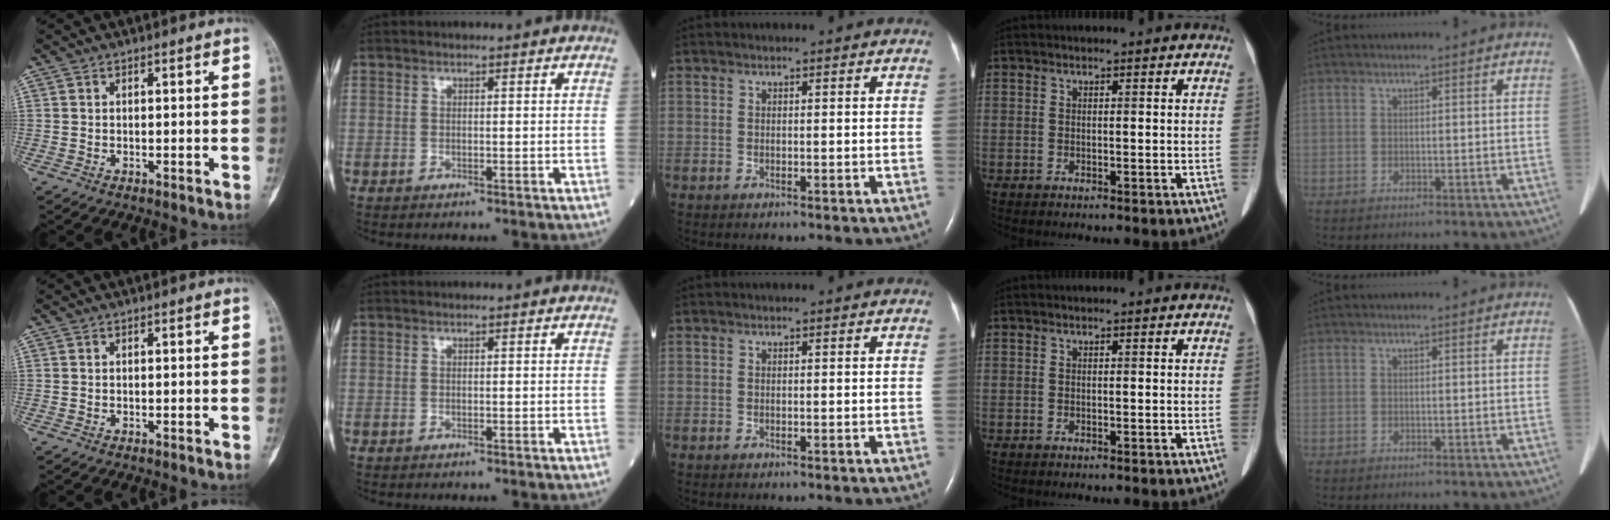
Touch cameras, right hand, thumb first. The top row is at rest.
{}